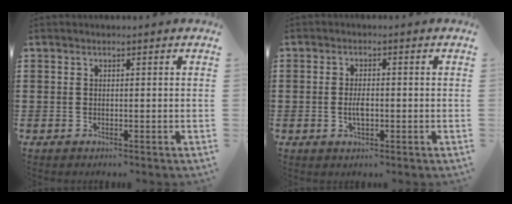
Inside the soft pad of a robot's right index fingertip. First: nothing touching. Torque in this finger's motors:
{"motor_torque": [-1.03, 1.11, 0.07, 0.01]}